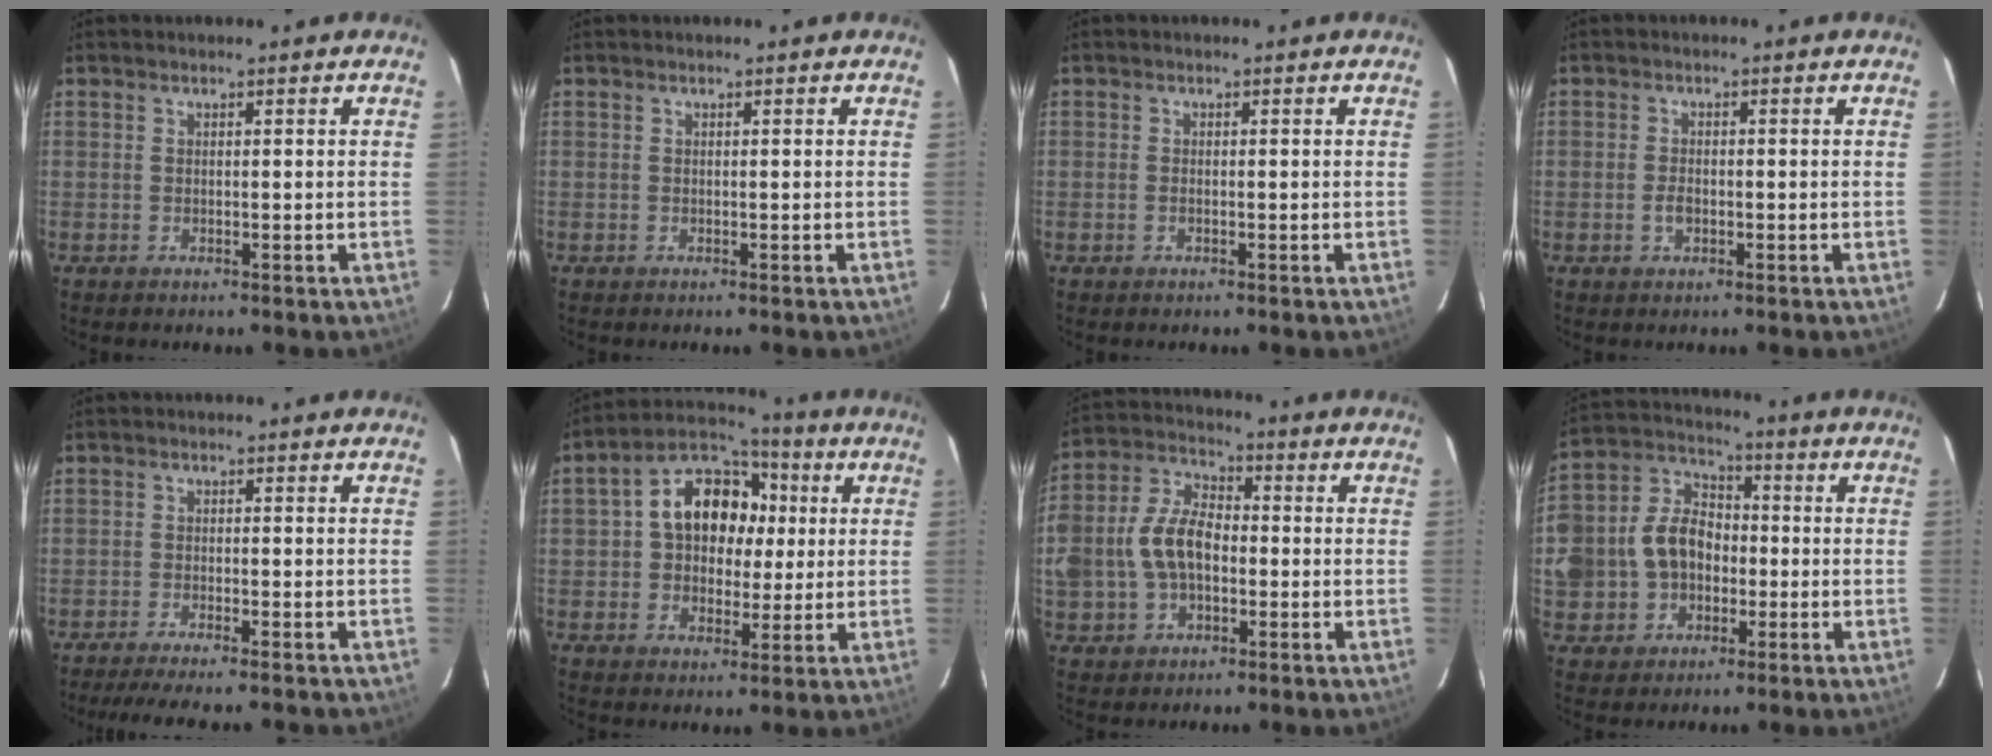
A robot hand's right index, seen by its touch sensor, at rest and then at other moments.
{"total": 0.0}
{"total": 0.7, "force": [-0.3, 0.3, 0.5], "torque": [-0.011, 0.001, -0.006]}
{"total": 2.1, "force": [-0.7, 1.3, 1.5], "torque": [-0.030, 0.002, -0.012]}
{"total": 8.0, "force": [-7.0, 0.3, 3.9], "torque": [-0.082, -0.019, -0.112]}
{"total": 12.5, "force": [2.1, 9.8, 7.5], "torque": [-0.150, 0.044, 0.033]}
{"total": 13.2, "force": [-1.6, 9.0, 9.6], "torque": [-0.218, 0.025, -0.029]}
{"total": 14.9, "force": [-1.7, 12.9, 7.2], "torque": [-0.193, 0.049, -0.020]}